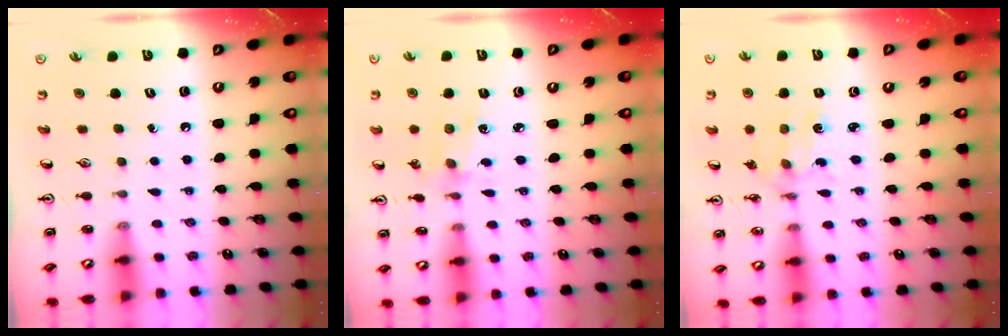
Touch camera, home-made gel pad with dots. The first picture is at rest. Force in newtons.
{"total": 3.3, "press": 3.3, "slide": 0.4}
{"total": 2.3, "press": 2.3, "slide": 0.4}